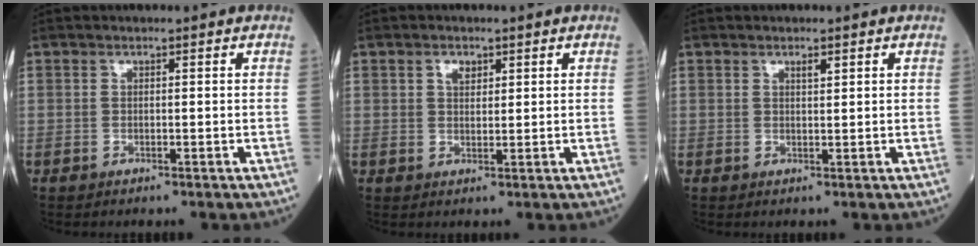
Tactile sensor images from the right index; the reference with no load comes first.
{"total": 2.0, "force": [1.1, 1.2, 1.2], "torque": [-0.021, 0.002, 0.019]}
{"total": 1.0, "force": [0.7, 0.2, 0.7], "torque": [-0.016, -0.002, 0.012]}